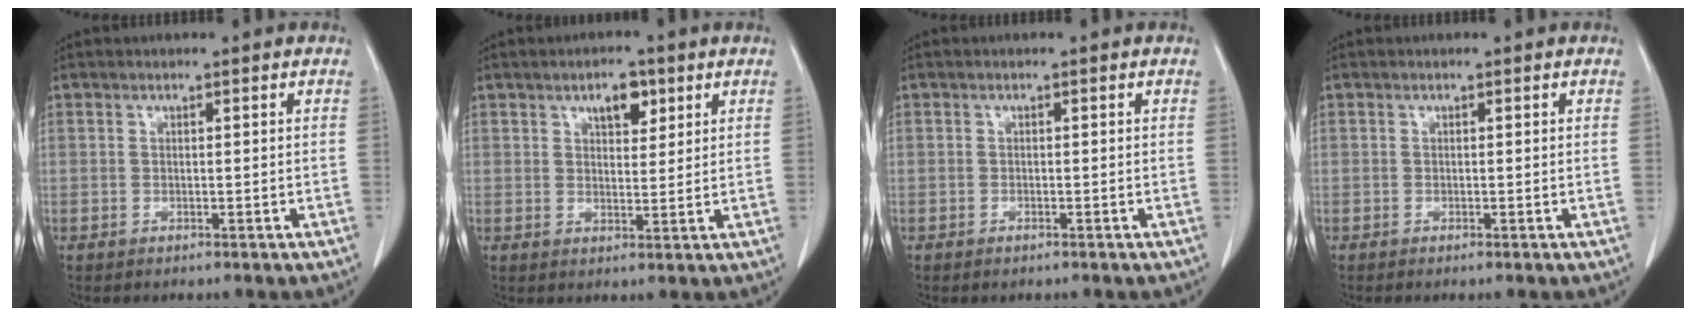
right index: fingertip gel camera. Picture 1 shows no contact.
{"total": 4.2, "force": [2.3, 2.0, 2.9], "torque": [-0.044, 0.001, 0.038]}
{"total": 0.6, "force": [-0.4, 0.1, 0.3], "torque": [-0.009, -0.001, -0.005]}
{"total": 0.0}